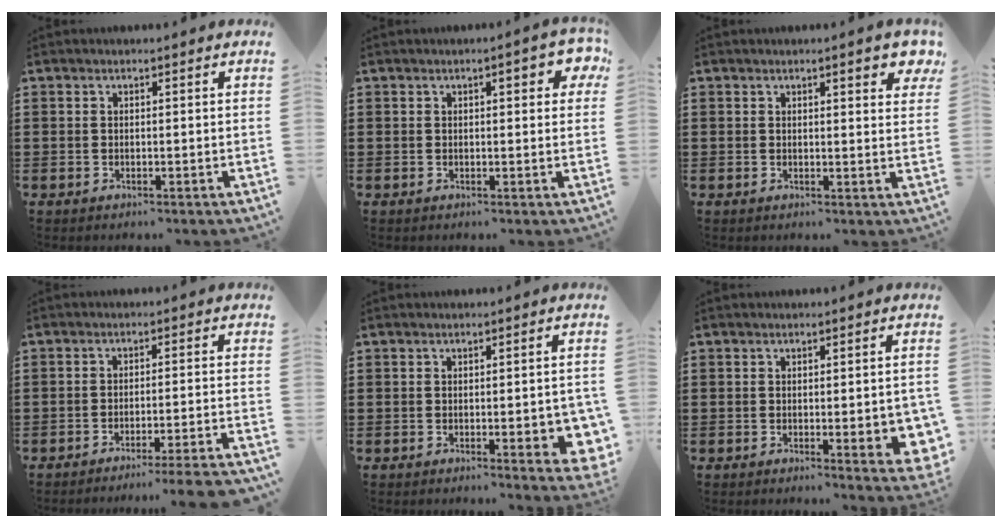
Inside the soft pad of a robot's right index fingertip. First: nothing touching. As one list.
[{"total": 3.5, "force": [1.3, 1.0, 3.2], "torque": [-0.041, -0.003, 0.015]}, {"total": 3.0, "force": [1.9, 0.6, 2.2], "torque": [-0.032, 0.000, 0.029]}, {"total": 4.0, "force": [-3.6, -0.7, 1.6], "torque": [-0.026, -0.012, -0.070]}, {"total": 4.5, "force": [-0.8, 1.1, 4.3], "torque": [-0.053, -0.010, -0.013]}, {"total": 4.9, "force": [-0.6, 1.1, 4.7], "torque": [-0.070, -0.009, -0.007]}]